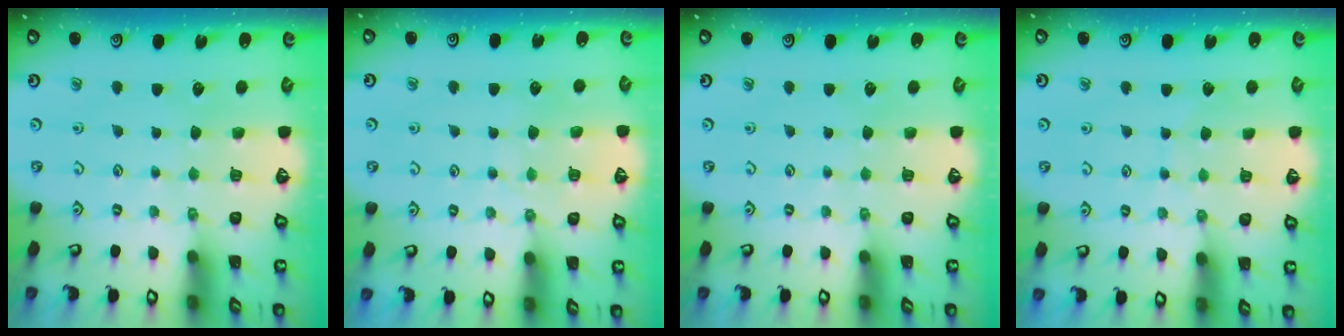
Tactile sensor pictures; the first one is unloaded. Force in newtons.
{"total": 4.8, "press": 4.7, "slide": 0.7}
{"total": 0.0}
{"total": 4.1, "press": 4.1, "slide": 0.4}